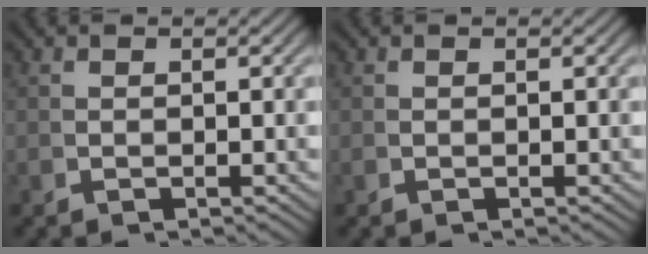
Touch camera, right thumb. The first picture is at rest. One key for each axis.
{"total": 0.0}